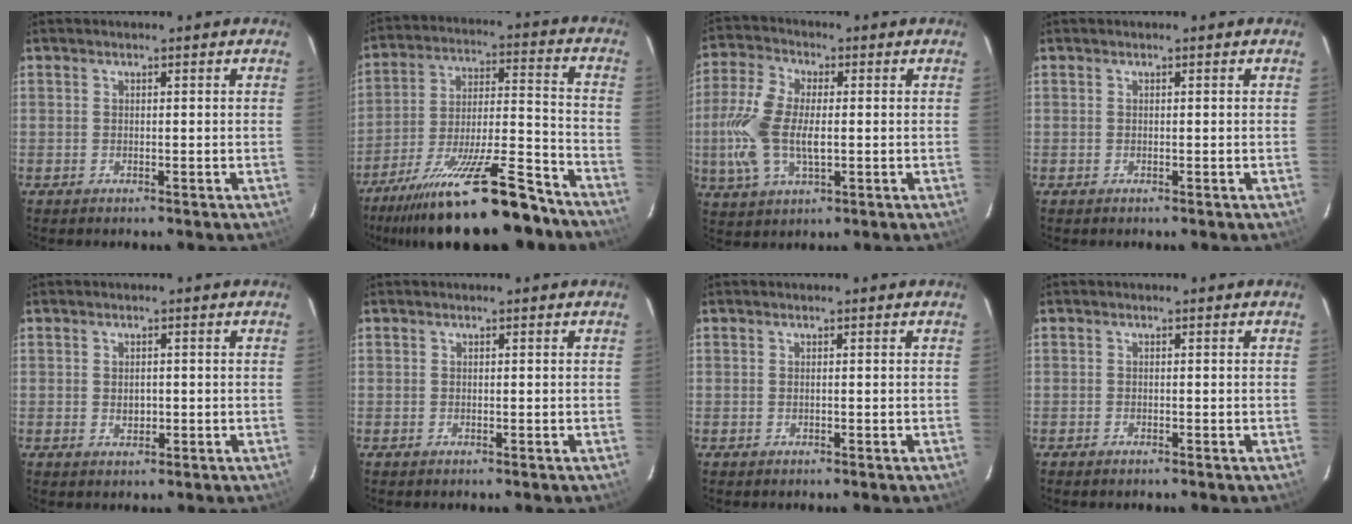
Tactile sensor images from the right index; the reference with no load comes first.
{"total": 24.0, "force": [-19.1, 4.9, 13.6], "torque": [-0.249, -0.028, -0.292]}
{"total": 12.0, "force": [-0.9, 5.9, 10.4], "torque": [-0.234, 0.006, -0.021]}
{"total": 0.0}
{"total": 2.1, "force": [-0.2, 1.6, 1.3], "torque": [-0.020, 0.003, -0.002]}
{"total": 0.0}
{"total": 0.0}
{"total": 0.6, "force": [-0.5, 0.2, 0.1], "torque": [-0.004, 0.001, -0.011]}